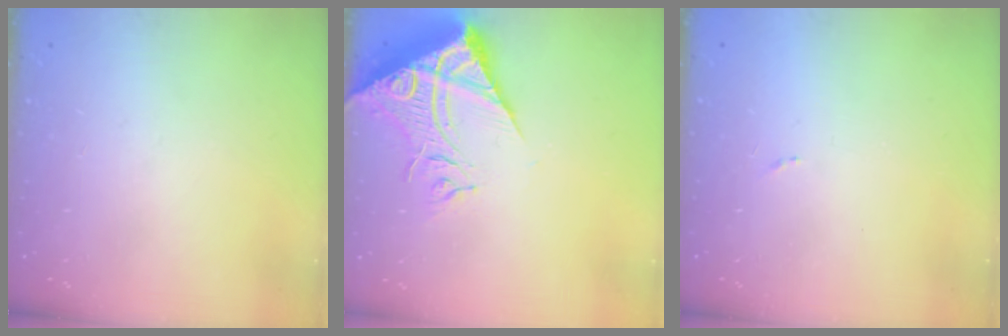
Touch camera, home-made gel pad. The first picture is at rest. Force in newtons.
{"total": 14.2, "press": 14.1, "slide": 1.9}
{"total": 4.2, "press": 4.1, "slide": 0.7}